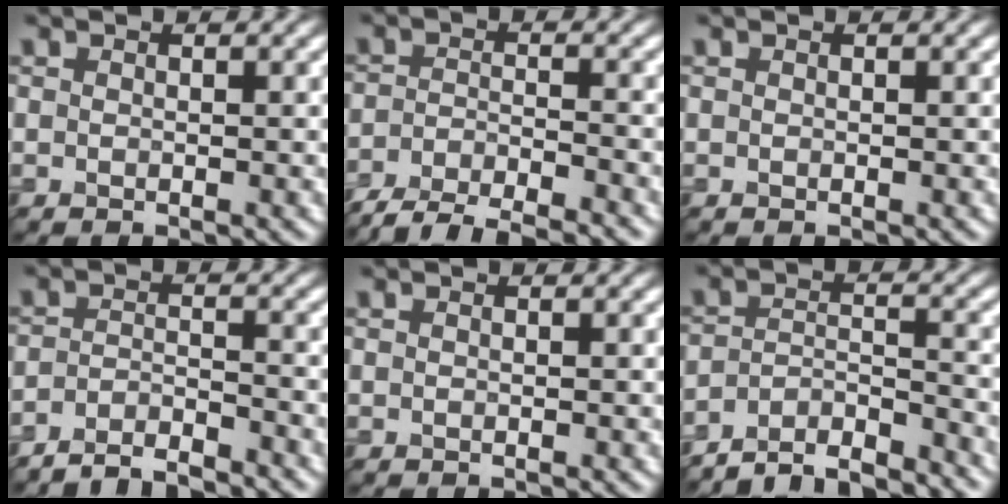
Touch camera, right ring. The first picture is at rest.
{"total": 6.1, "force": [-5.4, 1.2, 2.6], "torque": [-0.046, -0.009, -0.096]}
{"total": 0.0}
{"total": 3.8, "force": [-3.6, 0.5, 1.1], "torque": [-0.017, 0.000, -0.068]}
{"total": 0.0}
{"total": 6.4, "force": [-6.0, 1.2, 1.9], "torque": [-0.032, -0.008, -0.104]}